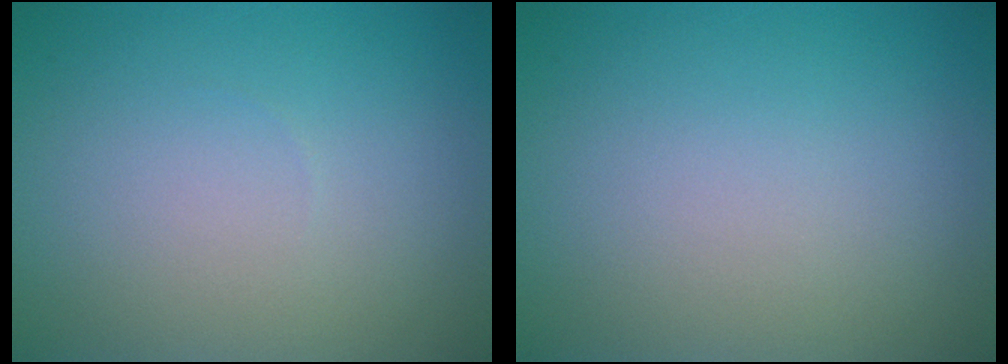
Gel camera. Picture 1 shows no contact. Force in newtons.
{"total": 0.0}